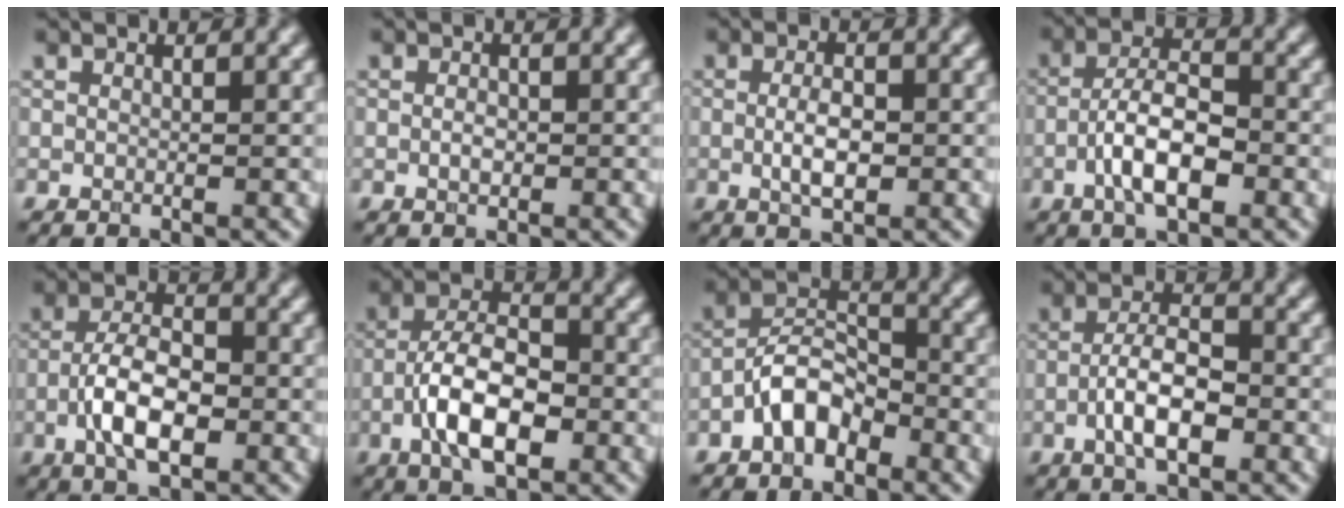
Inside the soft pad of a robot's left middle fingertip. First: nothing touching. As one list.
[{"total": 1.1, "force": [-0.2, 0.6, 0.9], "torque": [-0.018, -0.001, -0.003]}, {"total": 3.0, "force": [-0.3, 1.2, 2.8], "torque": [-0.054, -0.003, -0.006]}, {"total": 5.5, "force": [-2.1, 2.0, 4.7], "torque": [-0.086, 0.007, -0.044]}, {"total": 5.9, "force": [-2.0, 2.6, 4.9], "torque": [-0.092, 0.004, -0.042]}, {"total": 7.3, "force": [-2.6, 3.2, 6.0], "torque": [-0.107, 0.008, -0.054]}, {"total": 4.6, "force": [-2.6, 2.5, 2.9], "torque": [-0.048, 0.016, -0.055]}, {"total": 5.0, "force": [-1.7, 1.8, 4.3], "torque": [-0.080, 0.005, -0.035]}]